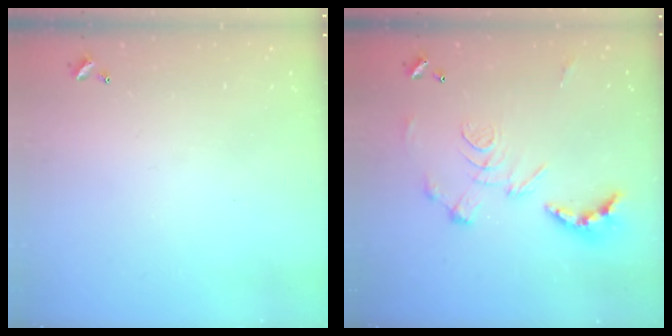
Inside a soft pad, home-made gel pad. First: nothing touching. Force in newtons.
{"total": 2.9, "press": 2.3, "slide": 1.7}